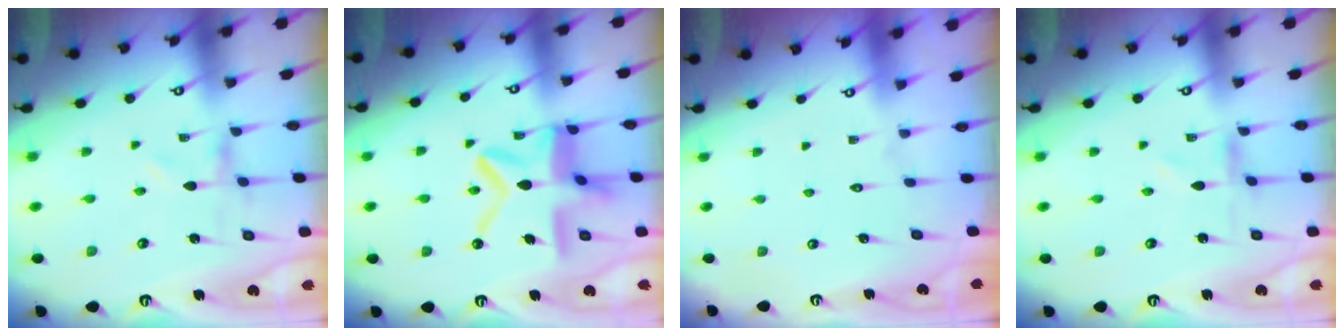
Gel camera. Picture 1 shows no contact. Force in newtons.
{"total": 16.2, "press": 16.1, "slide": 1.6}
{"total": 1.7, "press": 1.7, "slide": 0.1}
{"total": 0.0}